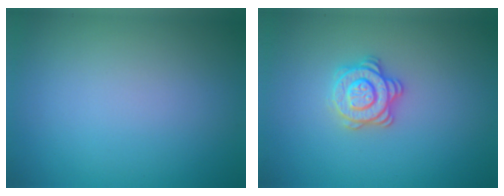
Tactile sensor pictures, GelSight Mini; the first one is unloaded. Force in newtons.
{"total": 2.9, "press": 2.7, "slide": 1.1}